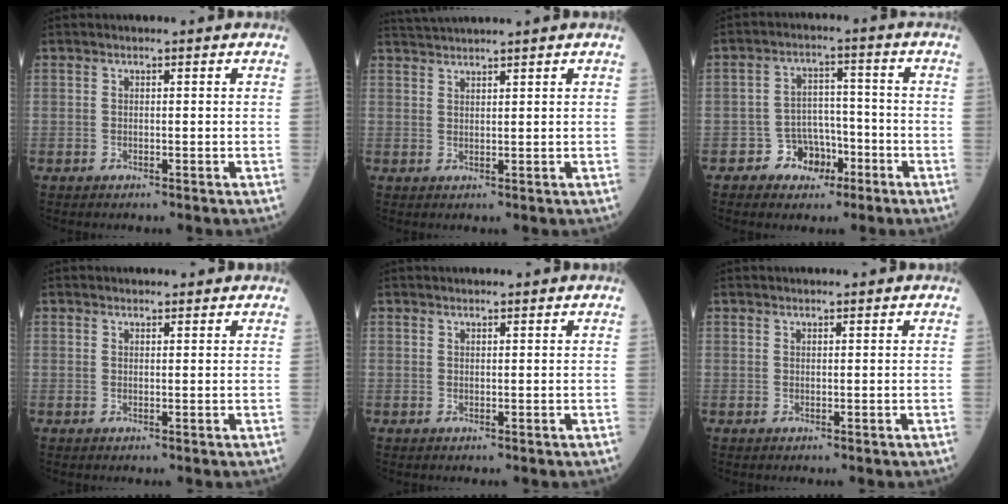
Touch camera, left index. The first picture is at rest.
{"total": 3.9, "force": [3.6, -1.2, 1.0], "torque": [-0.015, 0.023, 0.070]}
{"total": 5.5, "force": [-3.1, 4.3, 1.5], "torque": [-0.020, 0.014, -0.047]}
{"total": 2.4, "force": [2.2, 0.9, 0.4], "torque": [-0.006, 0.012, 0.020]}
{"total": 1.2, "force": [1.1, 0.4, 0.1], "torque": [-0.005, 0.020, 0.018]}
{"total": 1.6, "force": [1.5, 0.1, 0.4], "torque": [-0.008, 0.020, 0.021]}